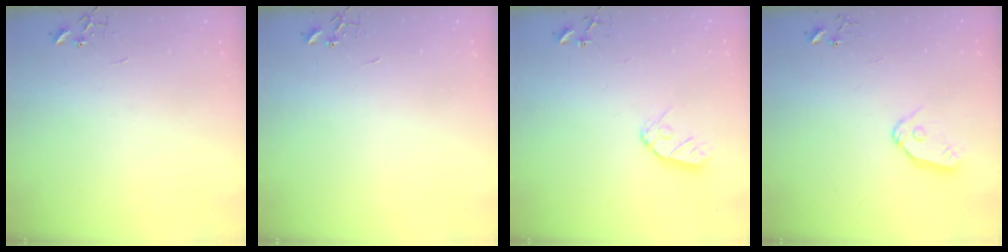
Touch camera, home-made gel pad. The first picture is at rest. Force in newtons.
{"total": 0.0}
{"total": 8.6, "press": 8.5, "slide": 0.7}
{"total": 8.9, "press": 8.9, "slide": 1.0}